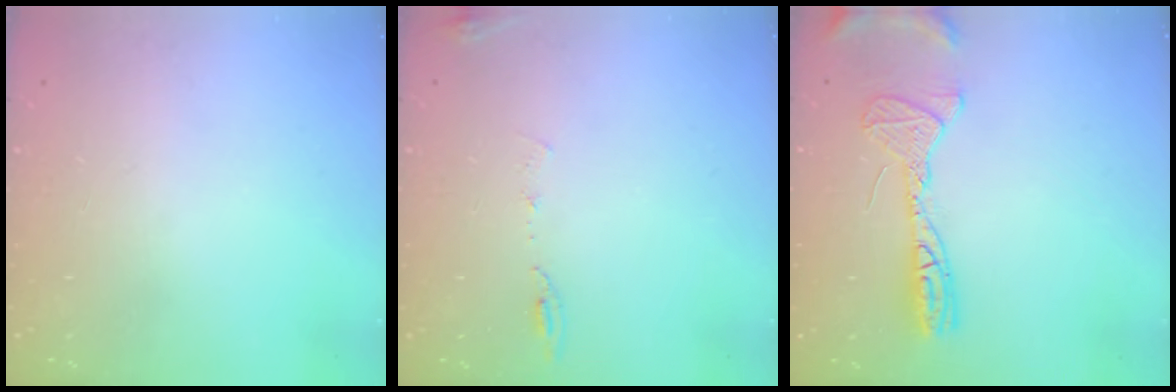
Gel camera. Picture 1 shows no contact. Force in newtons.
{"total": 6.4, "press": 6.2, "slide": 1.6}
{"total": 12.5, "press": 12.3, "slide": 2.3}